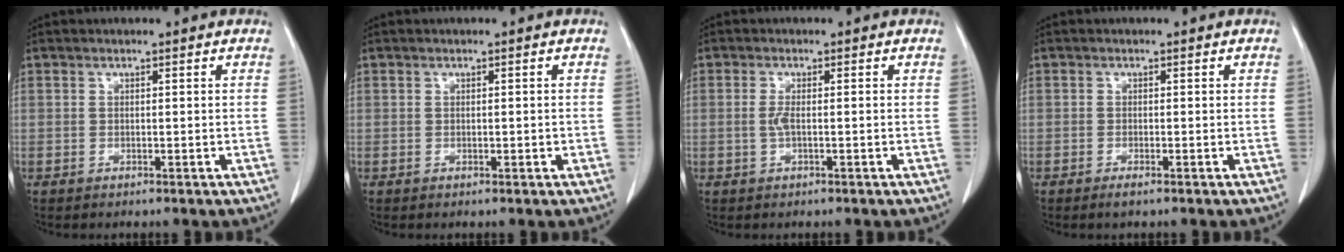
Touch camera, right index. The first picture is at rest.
{"total": 0.7, "force": [-0.1, 0.4, 0.6], "torque": [-0.010, 0.002, 0.000]}
{"total": 1.8, "force": [-0.2, 0.3, 1.8], "torque": [-0.040, 0.000, -0.006]}
{"total": 1.1, "force": [-0.8, 0.1, 0.8], "torque": [-0.015, -0.003, -0.013]}